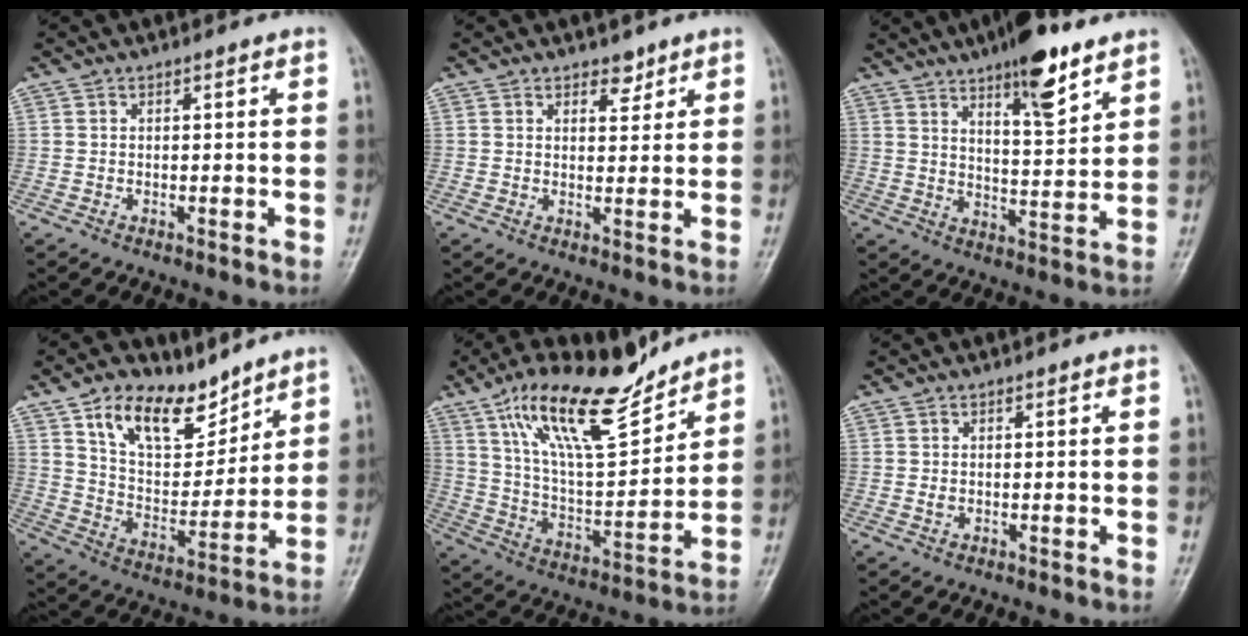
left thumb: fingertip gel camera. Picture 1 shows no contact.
{"total": 2.9, "force": [2.1, 1.7, 1.2], "torque": [0.001, -0.013, 0.032]}
{"total": 12.2, "force": [7.9, 3.5, 8.6], "torque": [-0.111, -0.045, 0.124]}
{"total": 14.7, "force": [9.9, 7.9, 7.4], "torque": [-0.088, -0.060, 0.185]}
{"total": 18.9, "force": [13.6, 5.8, 11.7], "torque": [-0.168, -0.068, 0.246]}
{"total": 0.8, "force": [0.1, 0.6, 0.5], "torque": [-0.008, 0.000, 0.002]}